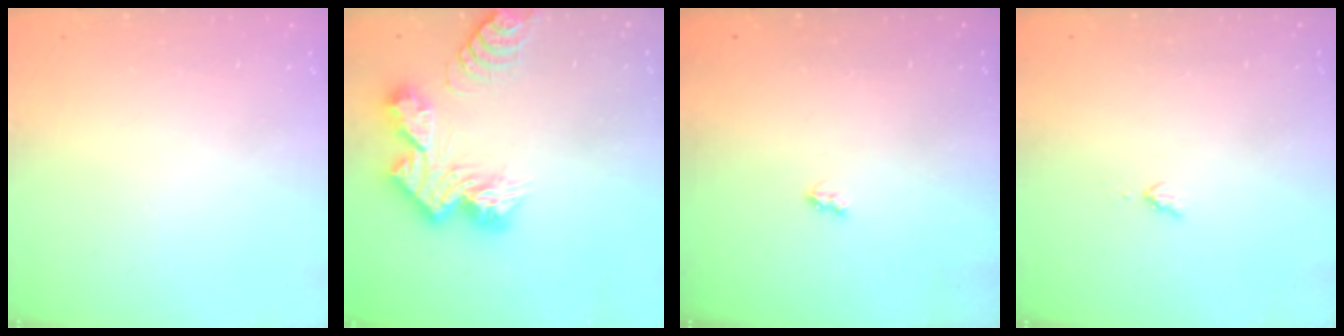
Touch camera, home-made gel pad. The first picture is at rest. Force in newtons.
{"total": 13.8, "press": 13.7, "slide": 1.2}
{"total": 2.6, "press": 2.6, "slide": 0.4}
{"total": 2.8, "press": 2.8, "slide": 0.4}